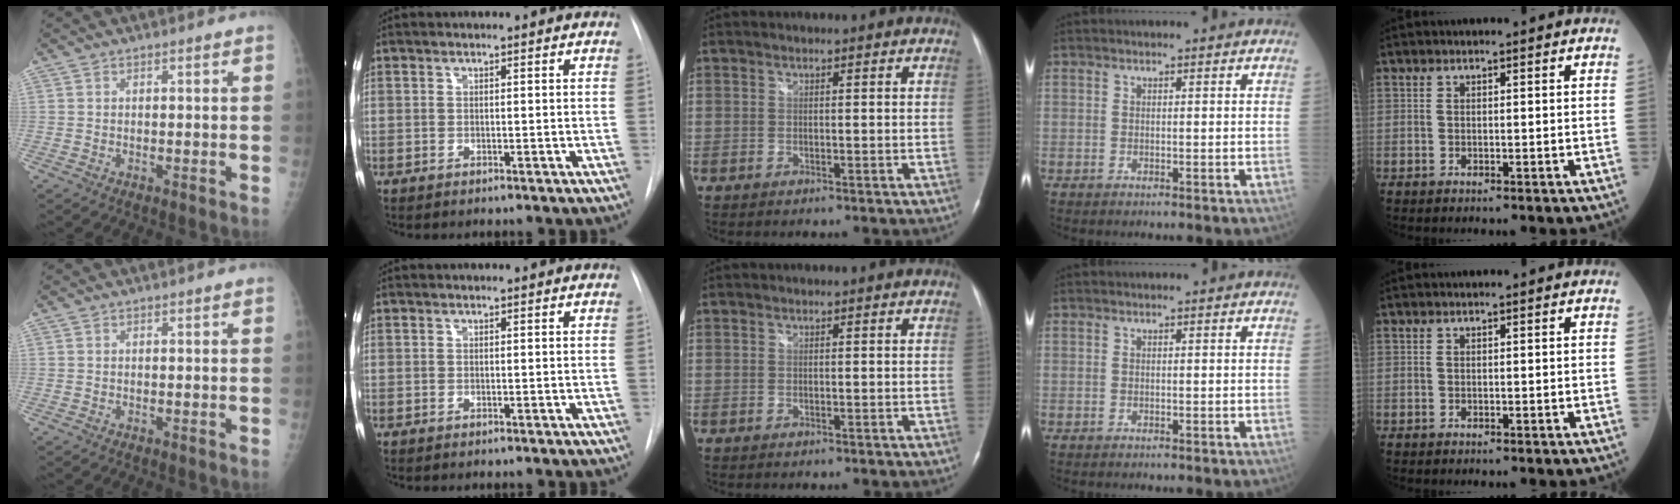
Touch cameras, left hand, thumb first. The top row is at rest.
{}